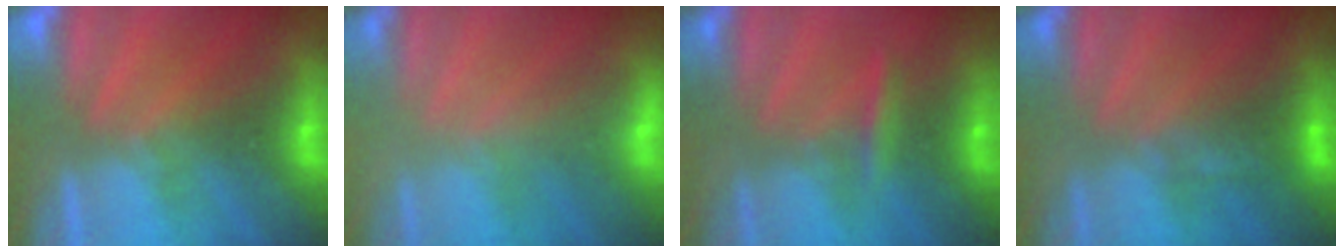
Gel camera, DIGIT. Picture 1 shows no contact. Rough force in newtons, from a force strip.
{"total": 2.2}
{"total": 2.3}
{"total": 2.3}